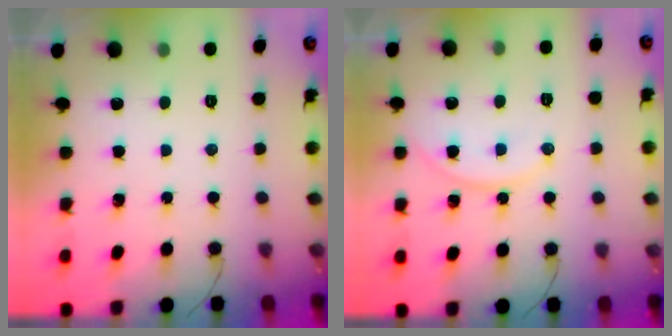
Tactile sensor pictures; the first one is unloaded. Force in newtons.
{"total": 10.2, "press": 10.2, "slide": 0.1}